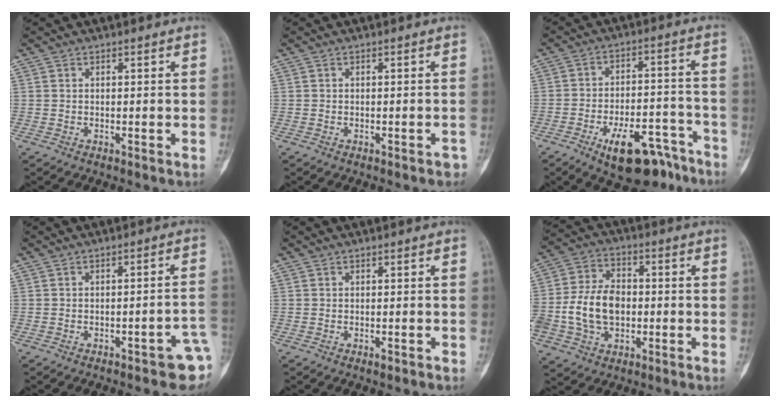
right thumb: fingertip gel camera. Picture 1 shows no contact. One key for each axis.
{"total": 1.0, "fx": -0.8, "fy": 0.3, "fz": 0.6, "tx": -0.007, "ty": 0.005, "tz": -0.006}
{"total": 15.0, "fx": -9.9, "fy": 6.8, "fz": 9.0, "tx": -0.112, "ty": 0.077, "tz": -0.143}
{"total": 7.4, "fx": -3.1, "fy": 2.0, "fz": 6.4, "tx": -0.066, "ty": 0.023, "tz": -0.031}
{"total": 0.7, "fx": -0.5, "fy": 0.3, "fz": 0.5, "tx": -0.010, "ty": 0.000, "tz": -0.003}
{"total": 12.8, "fx": -1.8, "fy": 9.0, "fz": 9.0, "tx": -0.163, "ty": 0.026, "tz": -0.036}